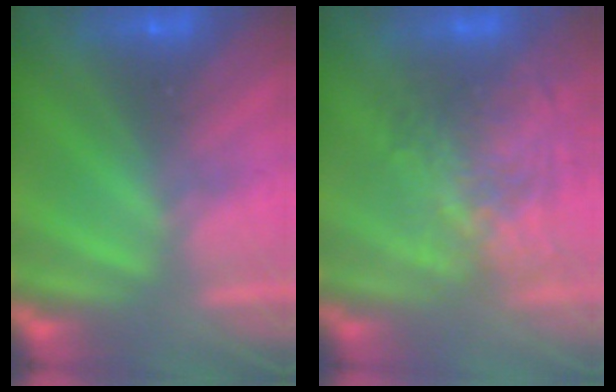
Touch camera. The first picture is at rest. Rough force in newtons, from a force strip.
{"total": 3.5}